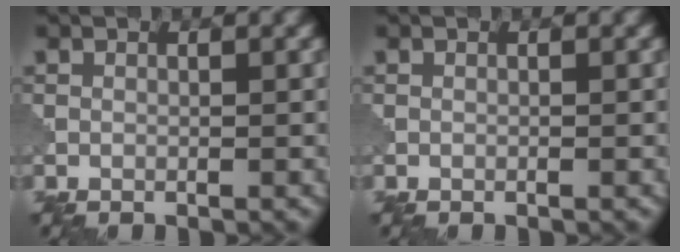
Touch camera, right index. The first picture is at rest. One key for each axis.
{"total": 0.0}